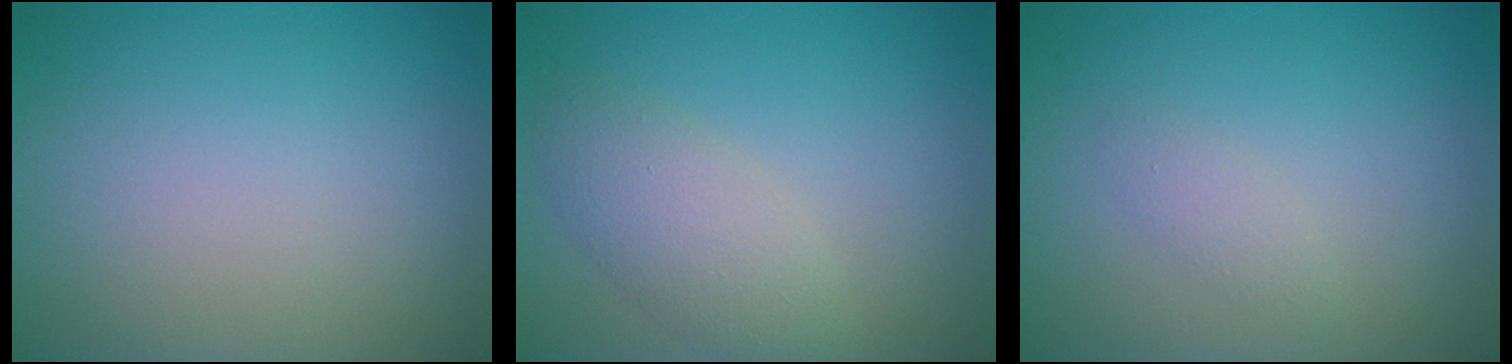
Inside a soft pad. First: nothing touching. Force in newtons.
{"total": 3.4, "press": 3.4, "slide": 0.1}
{"total": 1.0, "press": 1.0, "slide": 0.1}